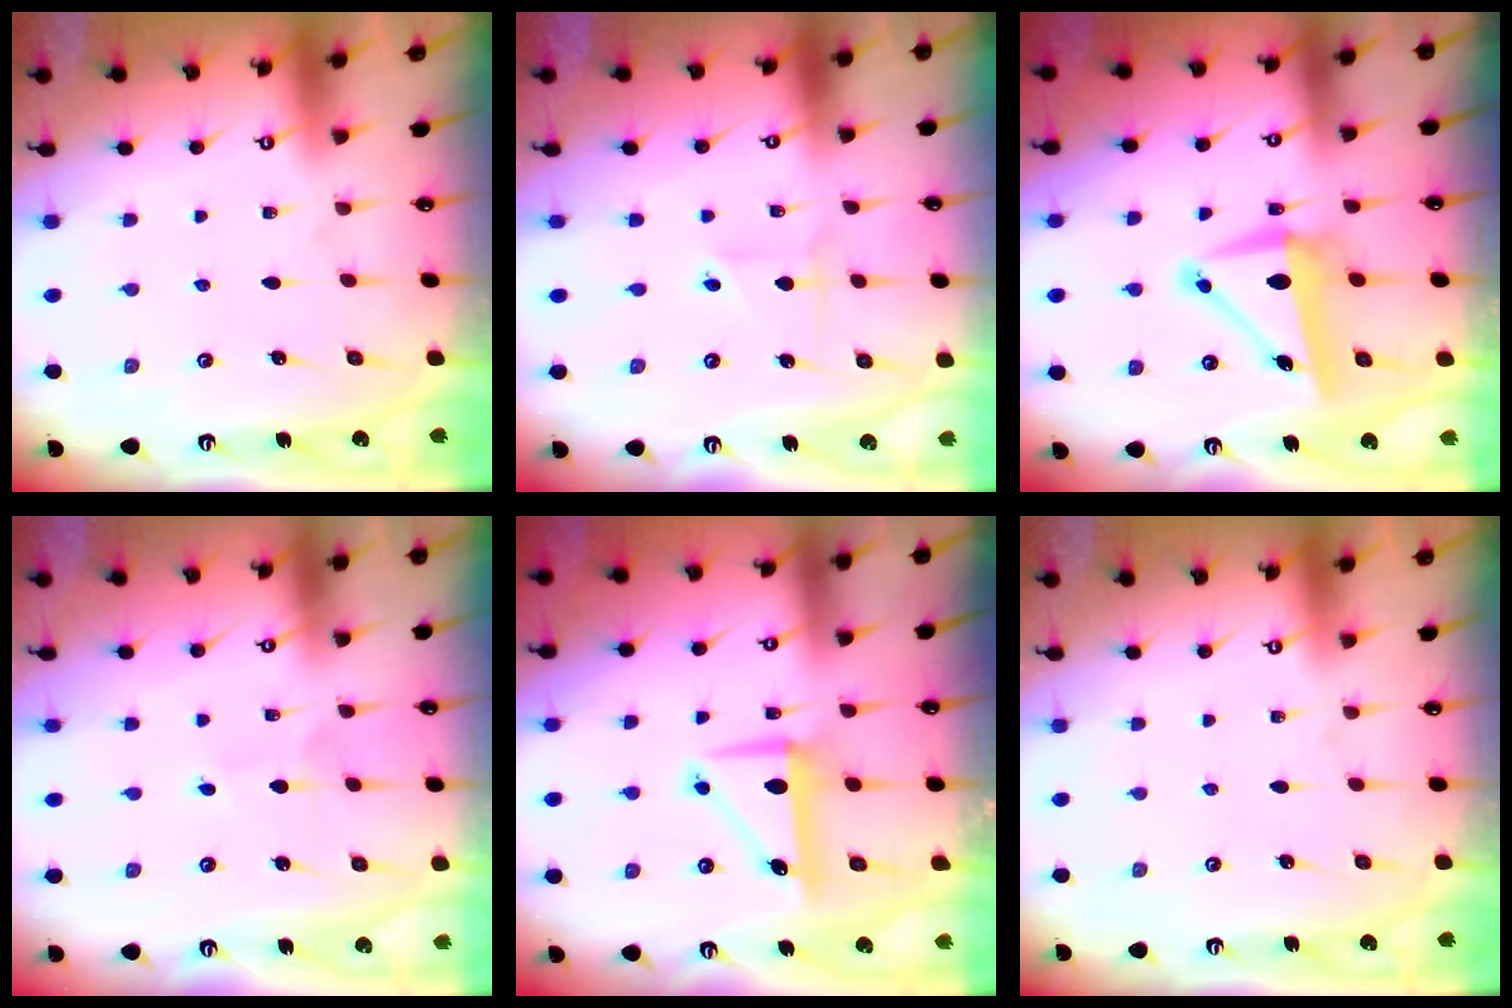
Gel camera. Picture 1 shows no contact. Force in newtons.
{"total": 1.9, "press": 1.9, "slide": 0.3}
{"total": 10.0, "press": 9.6, "slide": 2.9}
{"total": 2.7, "press": 2.7, "slide": 0.3}
{"total": 8.7, "press": 8.7, "slide": 1.0}
{"total": 0.0}